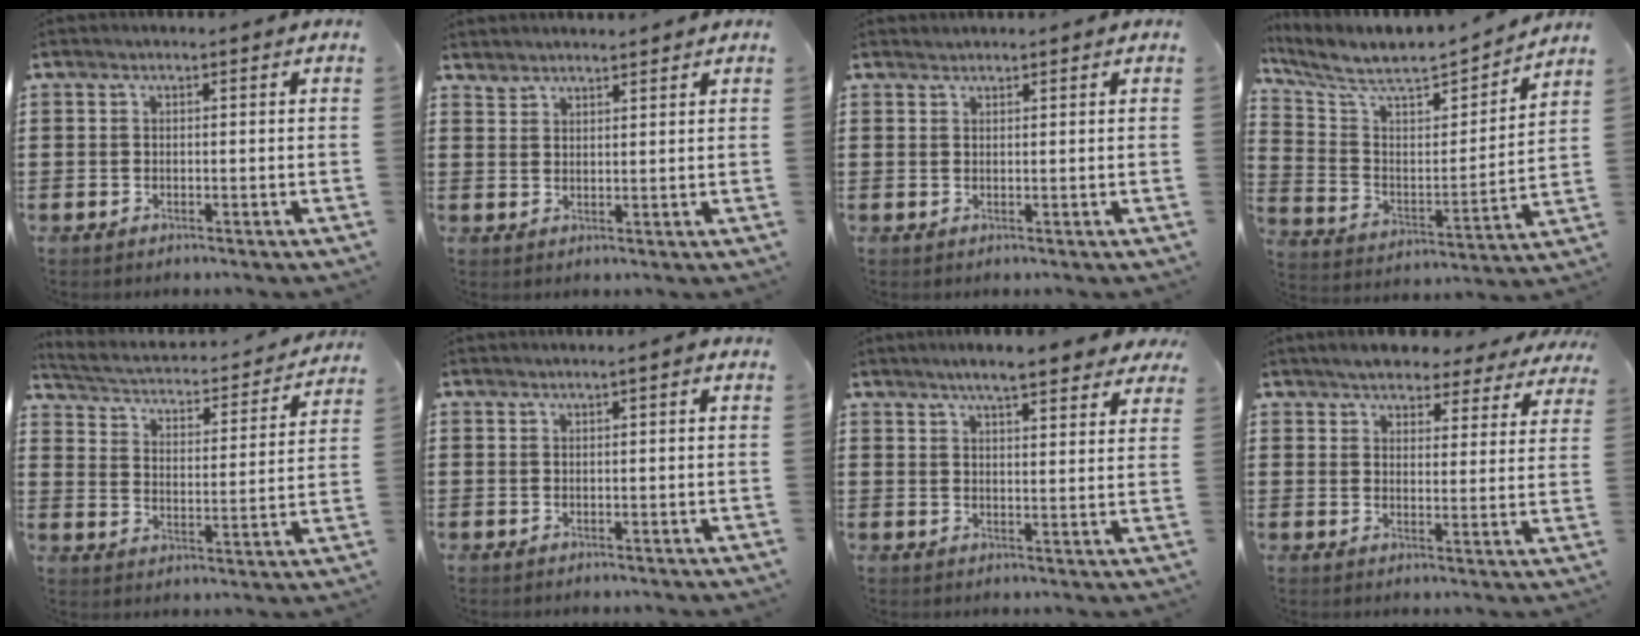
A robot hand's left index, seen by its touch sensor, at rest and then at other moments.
{"total": 2.3, "force": [2.3, 0.1, -0.1], "torque": [-0.003, -0.003, 0.046]}
{"total": 0.8, "force": [0.8, 0.1, 0.0], "torque": [-0.002, 0.000, 0.017]}
{"total": 6.6, "force": [6.0, 1.3, 2.4], "torque": [-0.081, -0.049, 0.097]}
{"total": 2.3, "force": [2.2, 0.3, 0.6], "torque": [-0.031, -0.026, 0.026]}
{"total": 0.6, "force": [0.1, 0.0, 0.6], "torque": [-0.008, -0.004, 0.003]}
{"total": 6.1, "force": [5.2, 0.7, 3.1], "torque": [-0.066, -0.010, 0.091]}
{"total": 4.6, "force": [4.4, 1.0, 0.8], "torque": [-0.036, -0.011, 0.080]}